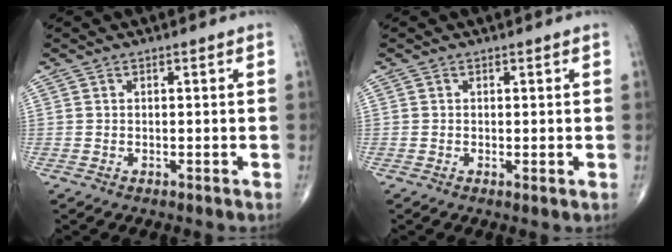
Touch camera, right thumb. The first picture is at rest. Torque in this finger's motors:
{"motor_torque": [-0.19, 0.06, -0.15, -0.04, -0.04]}